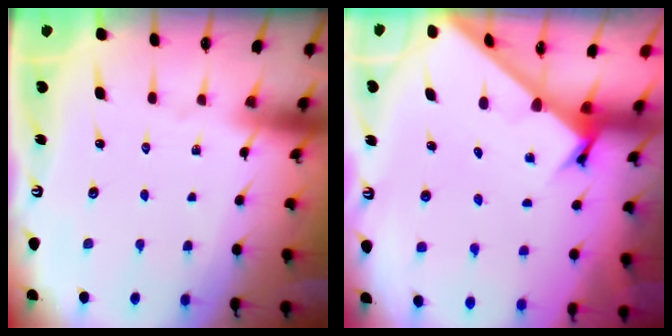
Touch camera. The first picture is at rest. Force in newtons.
{"total": 2.4, "press": 2.4, "slide": 0.2}